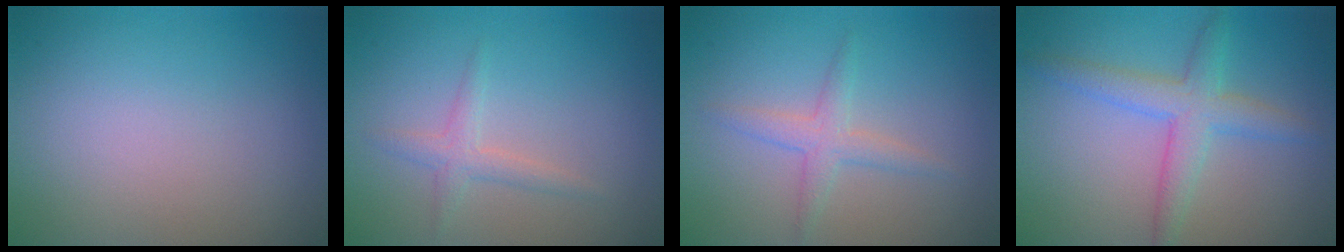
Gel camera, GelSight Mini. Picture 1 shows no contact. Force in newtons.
{"total": 1.5, "press": 1.5, "slide": 0.0}
{"total": 2.0, "press": 2.0, "slide": 0.1}
{"total": 3.7, "press": 3.7, "slide": 0.0}